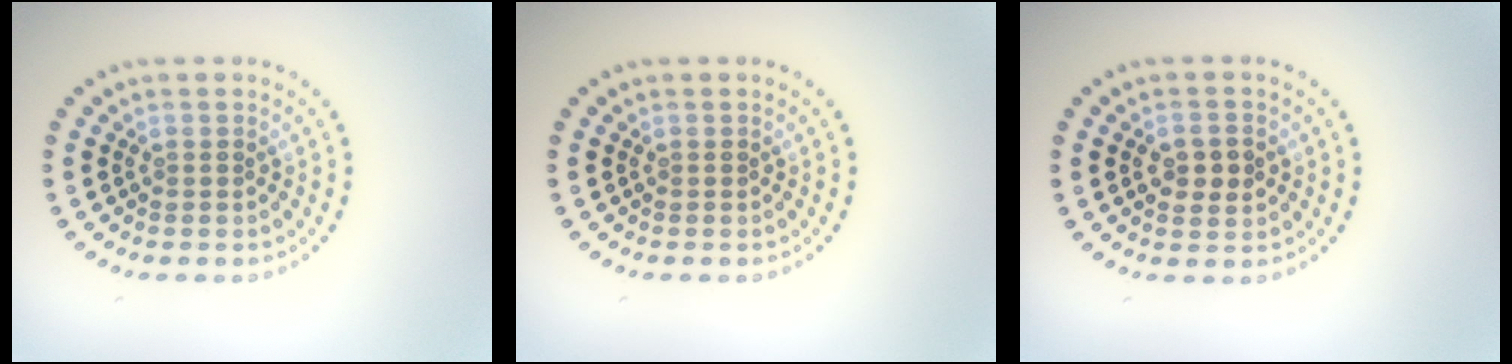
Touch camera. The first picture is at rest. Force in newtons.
{"total": 0.0}
{"total": 2.5, "press": 2.5, "slide": 0.0}